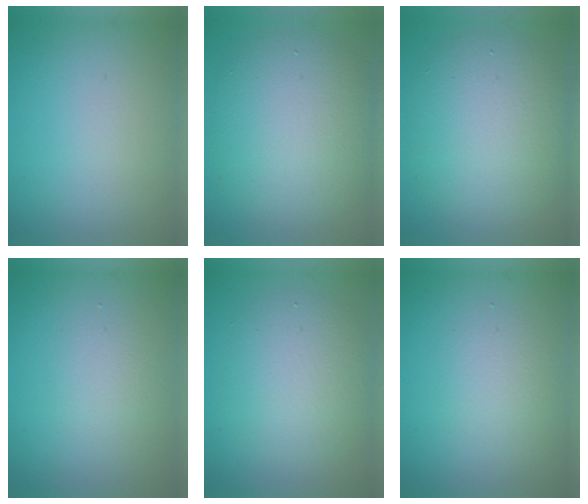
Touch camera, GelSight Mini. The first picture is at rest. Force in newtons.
{"total": 7.8, "press": 7.8, "slide": 0.2}
{"total": 7.6, "press": 7.5, "slide": 0.5}
{"total": 1.7, "press": 1.7, "slide": 0.2}
{"total": 4.5, "press": 4.5, "slide": 0.3}
{"total": 2.1, "press": 2.1, "slide": 0.2}